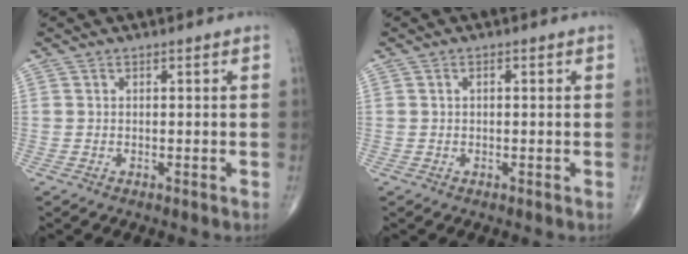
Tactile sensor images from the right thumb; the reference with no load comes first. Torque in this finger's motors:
{"motor_torque": [0.00, 0.01, -0.10, 0.17, 0.02]}